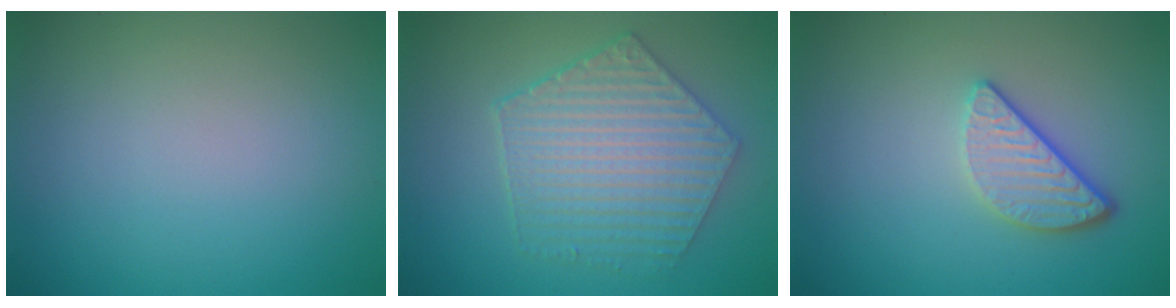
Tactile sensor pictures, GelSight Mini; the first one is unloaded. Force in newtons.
{"total": 5.8, "press": 4.7, "slide": 3.4}
{"total": 3.3, "press": 2.7, "slide": 1.8}